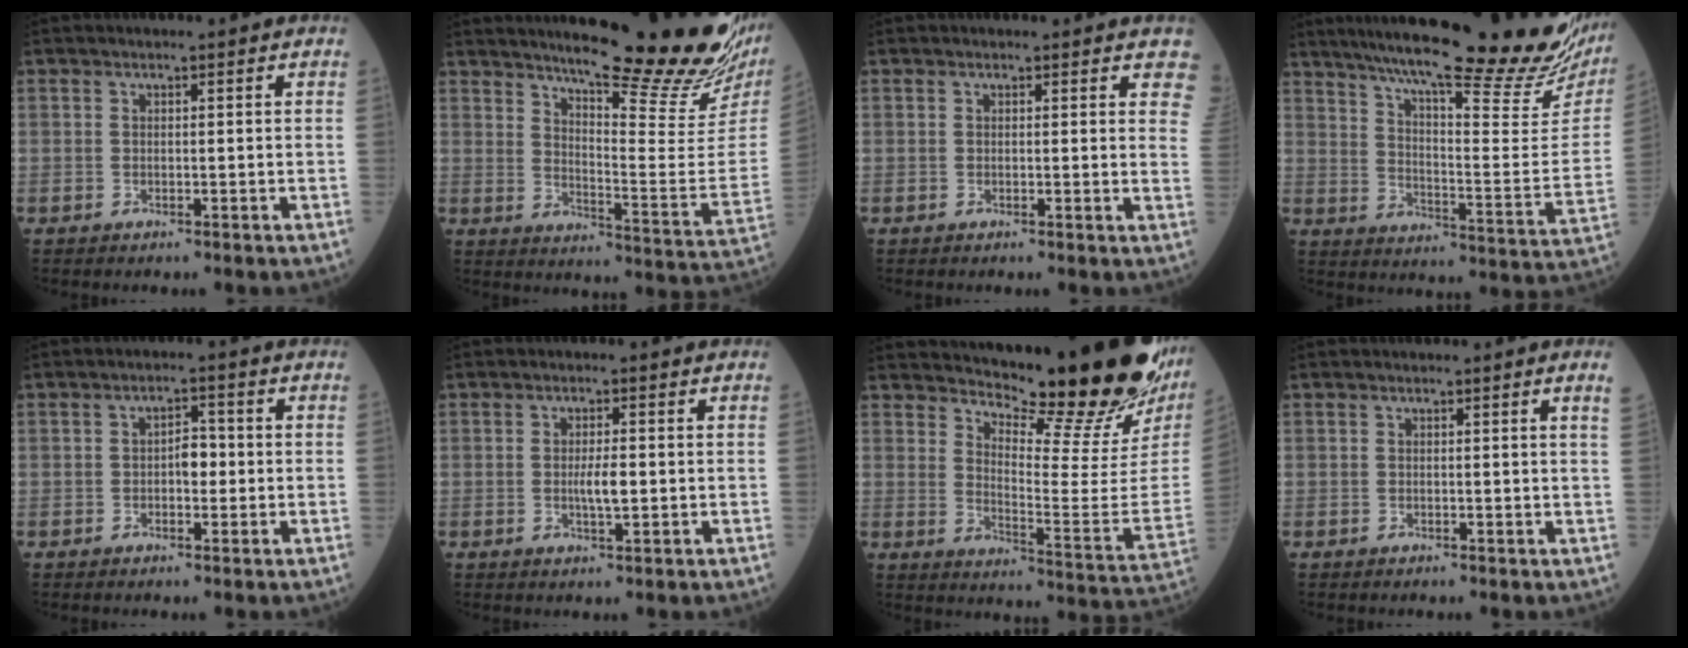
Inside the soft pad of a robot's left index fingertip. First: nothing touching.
{"total": 23.9, "force": [19.9, 0.7, 13.3], "torque": [-0.198, -0.094, 0.256]}
{"total": 6.2, "force": [5.5, 2.0, 2.1], "torque": [-0.003, -0.020, 0.040]}
{"total": 31.5, "force": [25.7, 2.8, 17.9], "torque": [-0.258, -0.062, 0.338]}
{"total": 2.8, "force": [-0.4, 1.5, 2.4], "torque": [-0.034, 0.006, -0.009]}
{"total": 2.8, "force": [-0.3, 0.5, 2.7], "torque": [-0.053, -0.005, -0.002]}
{"total": 22.7, "force": [20.0, 1.3, 10.8], "torque": [-0.169, -0.115, 0.261]}
{"total": 1.1, "force": [0.9, -0.4, 0.5], "torque": [-0.020, -0.013, 0.005]}